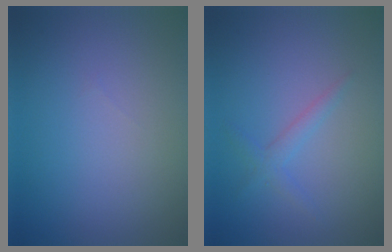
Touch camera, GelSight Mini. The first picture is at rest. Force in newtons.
{"total": 1.4, "press": 1.4, "slide": 0.1}